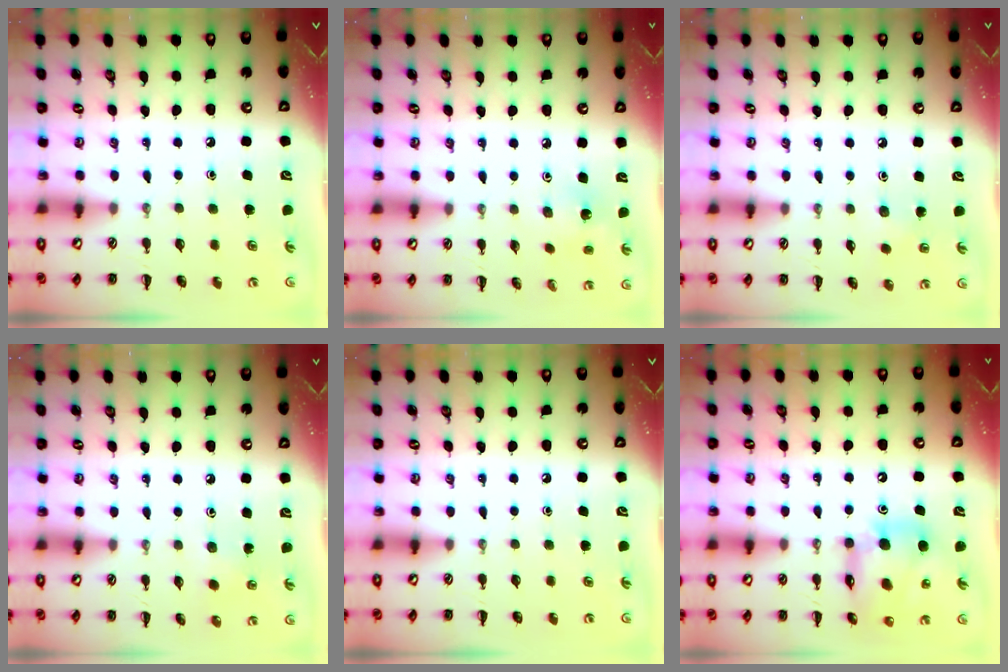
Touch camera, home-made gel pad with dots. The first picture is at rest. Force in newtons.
{"total": 1.8, "press": 1.7, "slide": 0.5}
{"total": 4.3, "press": 4.0, "slide": 1.4}
{"total": 2.1, "press": 2.0, "slide": 0.6}
{"total": 0.0}
{"total": 12.3, "press": 11.8, "slide": 3.4}